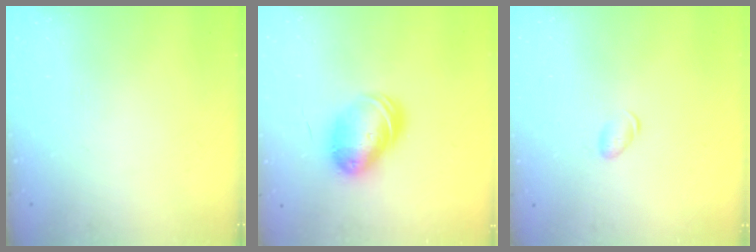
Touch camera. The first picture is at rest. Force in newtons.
{"total": 10.4, "press": 10.2, "slide": 2.2}
{"total": 4.1, "press": 4.0, "slide": 0.8}